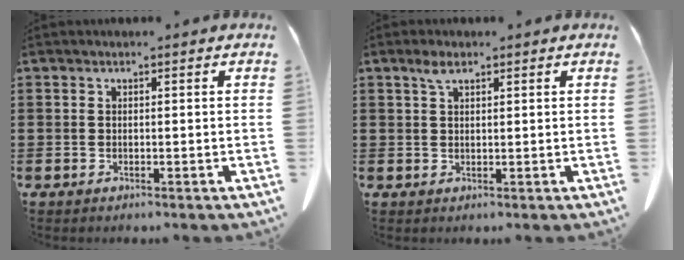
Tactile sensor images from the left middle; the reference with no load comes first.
{"total": 2.1, "force": [1.3, 0.8, 1.4], "torque": [-0.033, 0.000, 0.025]}